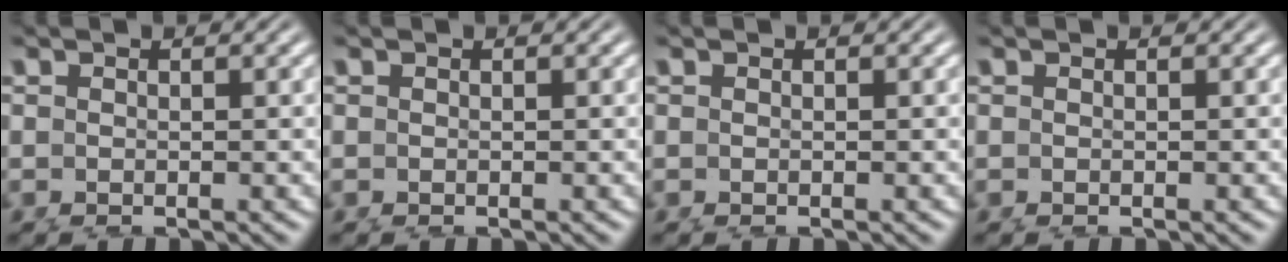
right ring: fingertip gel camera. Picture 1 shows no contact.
{"total": 0.0}
{"total": 0.0}
{"total": 0.0}